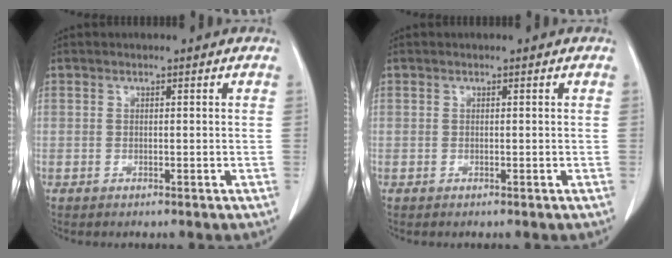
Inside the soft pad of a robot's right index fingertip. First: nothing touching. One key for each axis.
{"total": 0.0}